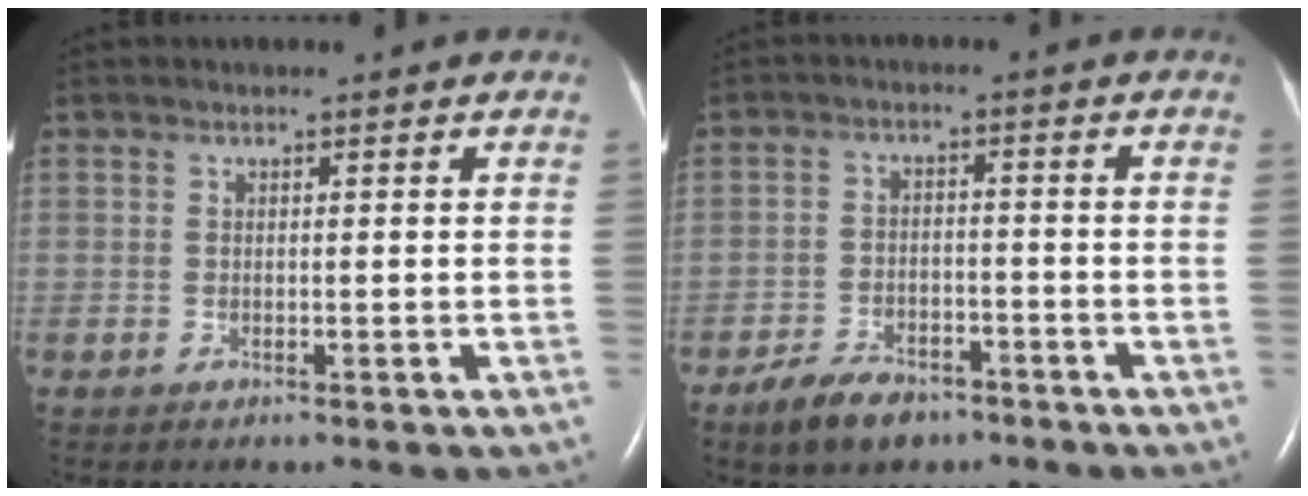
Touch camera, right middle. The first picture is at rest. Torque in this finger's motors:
{"motor_torque": [0.34, -0.34, 0.13, 0.06]}